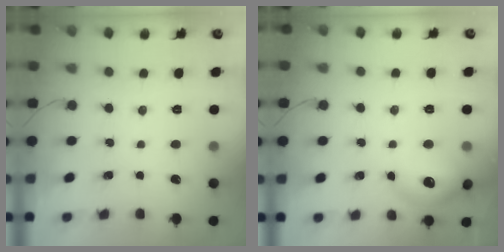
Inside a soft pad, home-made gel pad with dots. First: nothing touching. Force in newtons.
{"total": 11.7, "press": 11.5, "slide": 1.7}